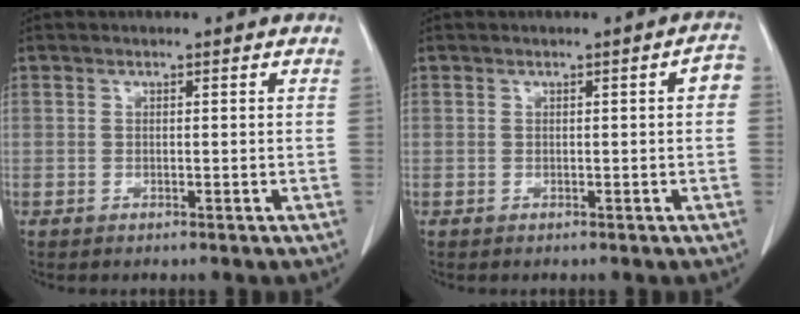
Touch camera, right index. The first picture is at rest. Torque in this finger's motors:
{"motor_torque": [0.23, -0.07, 0.03, 0.01]}